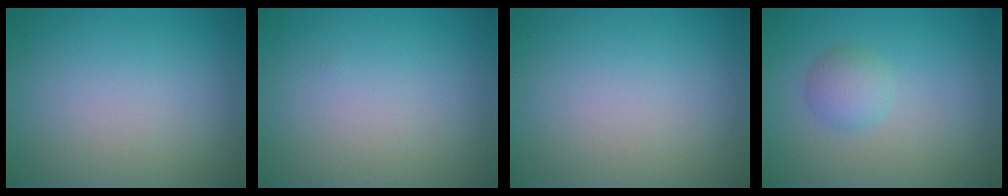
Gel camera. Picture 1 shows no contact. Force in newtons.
{"total": 0.0}
{"total": 0.0}
{"total": 1.9, "press": 1.9, "slide": 0.0}